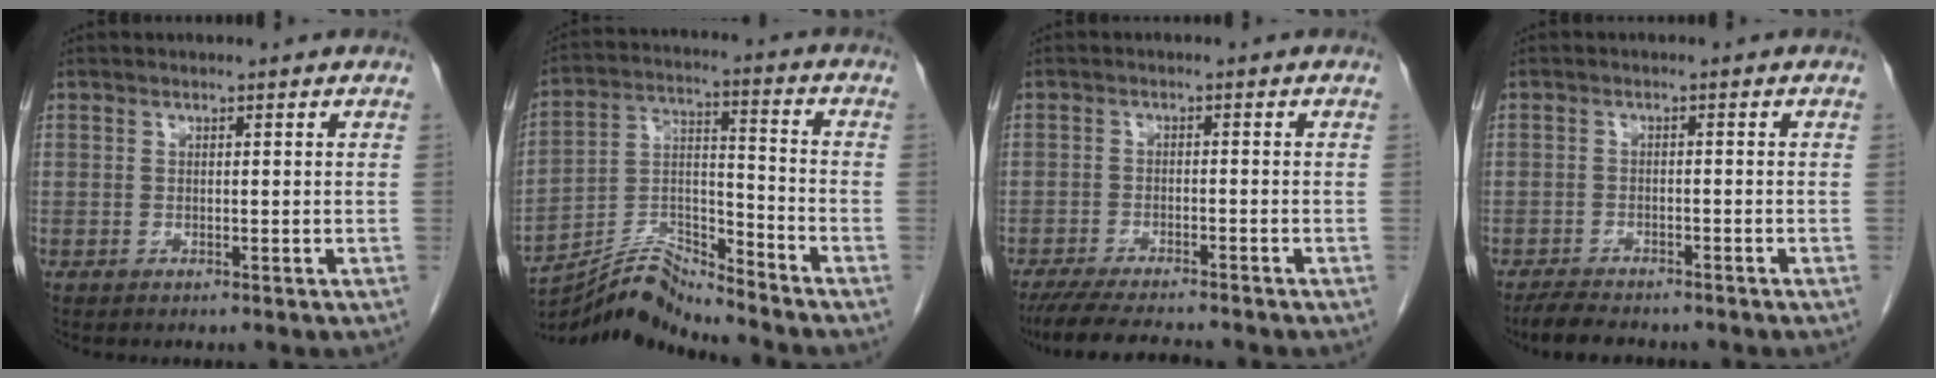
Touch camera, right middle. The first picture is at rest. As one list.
[{"total": 10.5, "force": [-10.4, -1.5, 0.8], "torque": [-0.025, 0.032, -0.195]}, {"total": 9.3, "force": [-8.2, 0.9, 4.1], "torque": [-0.065, -0.018, -0.130]}, {"total": 5.1, "force": [-4.5, 1.3, 2.0], "torque": [-0.037, -0.011, -0.072]}]